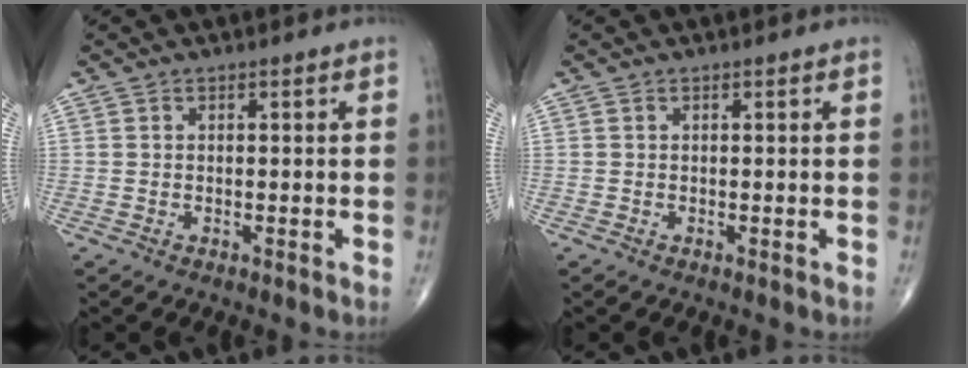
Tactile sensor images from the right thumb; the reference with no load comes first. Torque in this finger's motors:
{"motor_torque": [-0.24, 0.34, -0.01, 0.15, 0.01]}